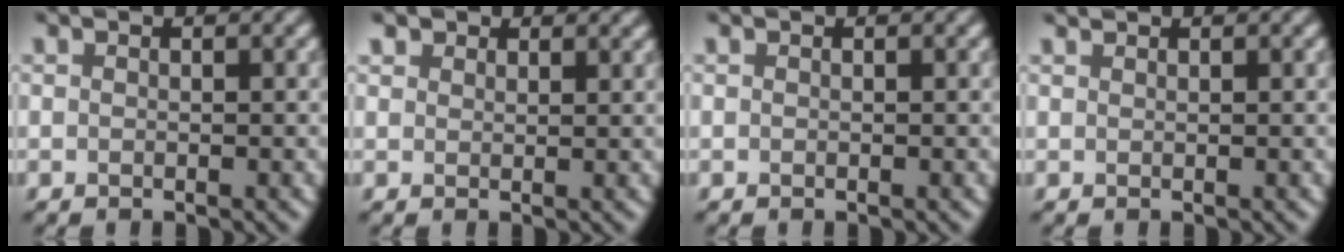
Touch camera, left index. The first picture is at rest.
{"total": 2.1, "force": [1.7, 1.1, 0.4], "torque": [-0.021, -0.007, 0.032]}
{"total": 0.0}
{"total": 0.6, "force": [0.6, 0.0, 0.0], "torque": [-0.006, 0.002, 0.016]}